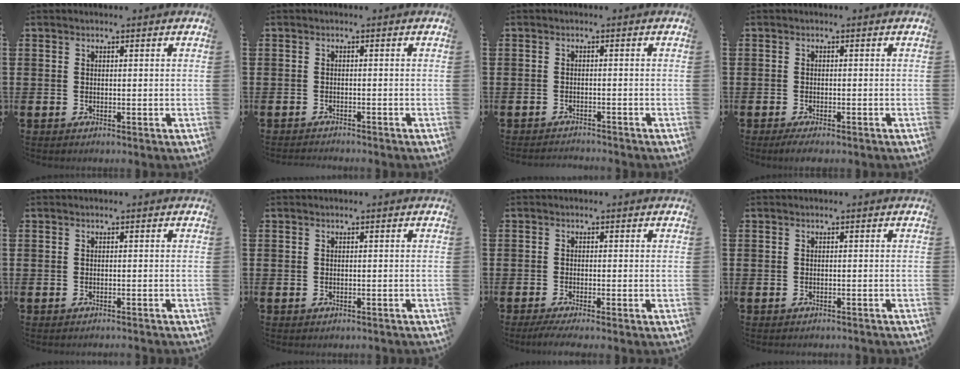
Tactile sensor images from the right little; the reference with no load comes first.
{"total": 0.9, "force": [-0.9, -0.1, -0.1], "torque": [0.000, 0.000, -0.019]}
{"total": 1.3, "force": [-1.3, -0.1, -0.1], "torque": [-0.002, 0.002, -0.026]}
{"total": 1.1, "force": [-0.8, 0.2, 0.8], "torque": [-0.014, -0.001, -0.016]}
{"total": 0.6, "force": [-0.5, -0.2, 0.0], "torque": [0.001, -0.001, -0.011]}
{"total": 0.0}
{"total": 1.4, "force": [-1.0, 0.0, 1.0], "torque": [-0.015, -0.002, -0.018]}
{"total": 0.5, "force": [-0.5, 0.0, 0.0], "torque": [0.000, -0.003, -0.011]}